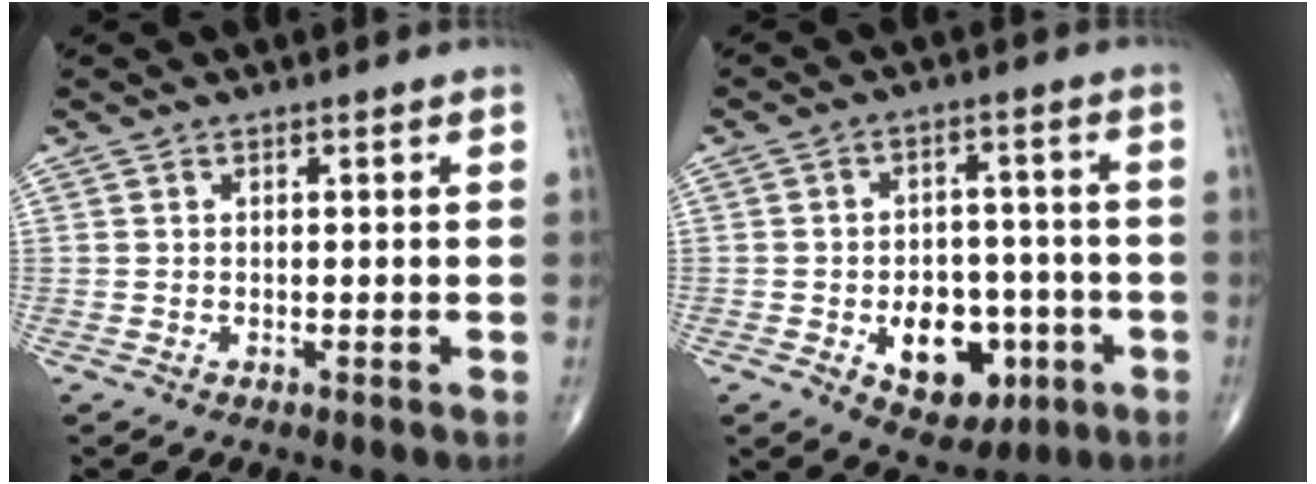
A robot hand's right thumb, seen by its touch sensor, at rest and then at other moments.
{"total": 12.1, "force": [-4.0, 8.1, 8.0], "torque": [-0.068, 0.027, -0.044]}